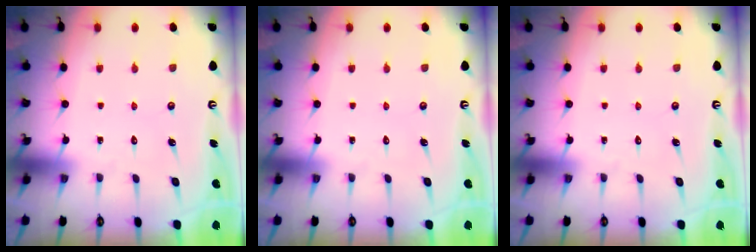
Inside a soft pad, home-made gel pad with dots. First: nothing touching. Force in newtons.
{"total": 0.0}
{"total": 0.0}